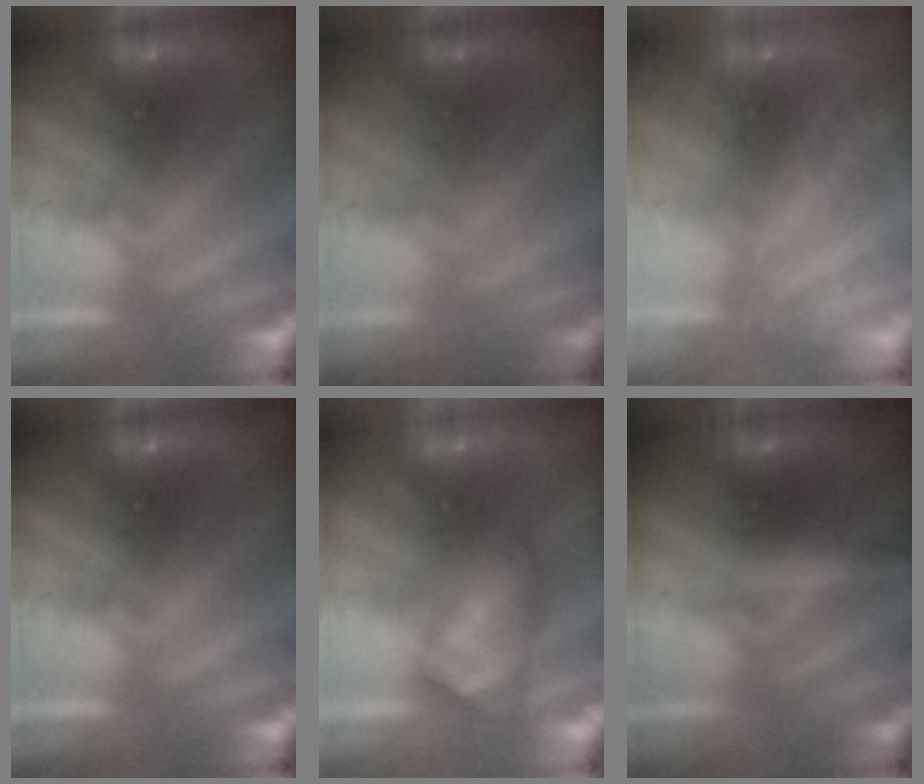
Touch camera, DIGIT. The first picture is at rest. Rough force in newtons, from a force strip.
{"total": 1.8}
{"total": 2.2}
{"total": 0.0}
{"total": 4.5}
{"total": 2.7}